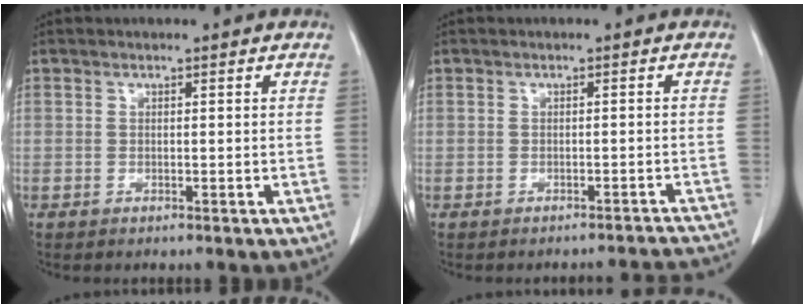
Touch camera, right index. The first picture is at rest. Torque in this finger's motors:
{"motor_torque": [-1.27, -0.66, -0.34, -0.13]}